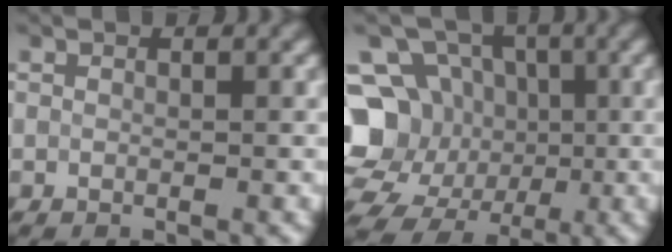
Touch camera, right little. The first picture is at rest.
{"total": 13.8, "force": [-1.9, 12.7, 4.9], "torque": [-0.123, 0.008, -0.047]}